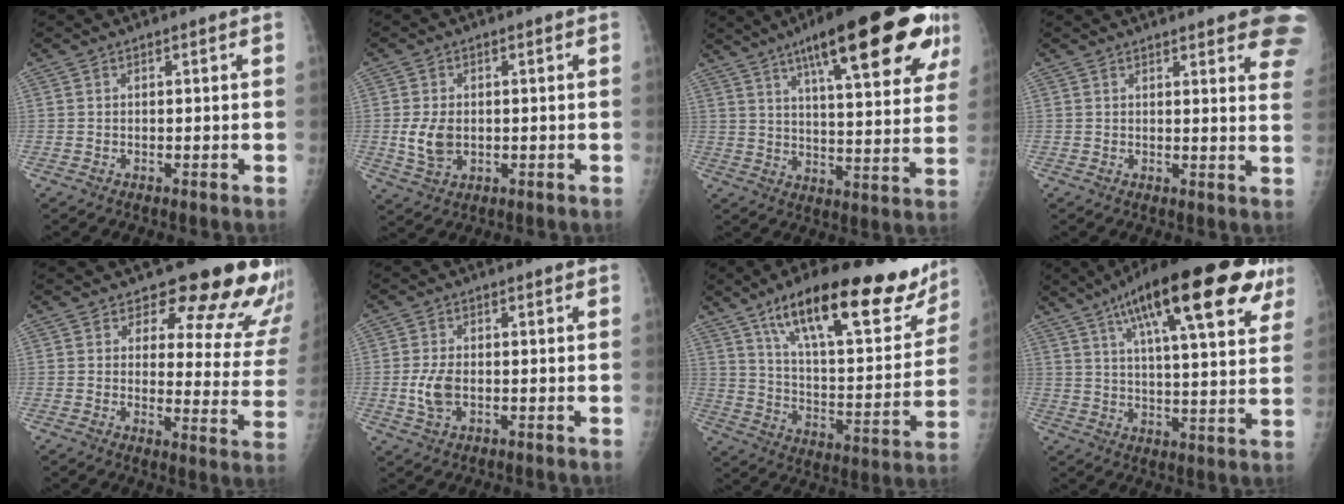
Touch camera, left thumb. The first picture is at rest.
{"total": 5.7, "force": [-0.3, 4.0, 4.1], "torque": [-0.075, -0.004, 0.003]}
{"total": 26.9, "force": [14.6, 6.7, 21.5], "torque": [-0.287, -0.022, 0.208]}
{"total": 13.1, "force": [8.8, 3.1, 9.2], "torque": [-0.084, -0.033, 0.085]}
{"total": 16.1, "force": [13.5, 5.7, 6.8], "torque": [-0.025, -0.108, 0.142]}
{"total": 5.0, "force": [-0.7, 3.0, 3.9], "torque": [-0.083, 0.000, -0.012]}
{"total": 27.6, "force": [18.2, 9.1, 18.6], "torque": [-0.237, -0.050, 0.285]}
{"total": 25.3, "force": [13.2, 7.0, 20.4], "torque": [-0.297, -0.009, 0.195]}